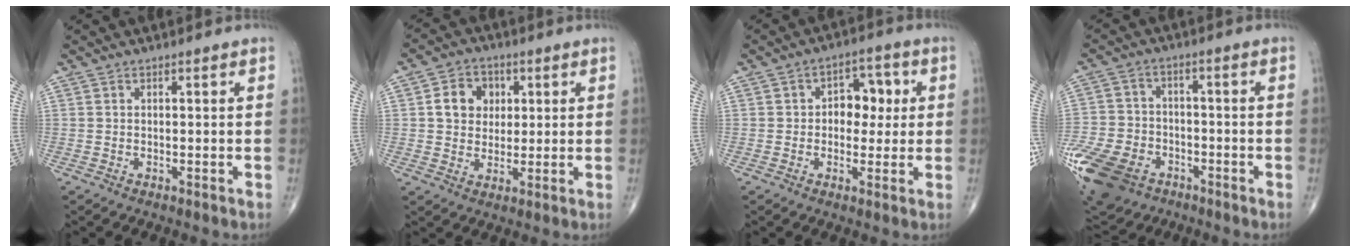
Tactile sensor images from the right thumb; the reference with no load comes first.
{"total": 7.7, "force": [1.8, 6.5, 3.8], "torque": [-0.030, -0.002, 0.026]}
{"total": 7.5, "force": [0.9, 5.3, 5.2], "torque": [-0.027, 0.013, 0.009]}
{"total": 18.5, "force": [-8.8, 13.0, 9.8], "torque": [-0.227, 0.014, -0.153]}